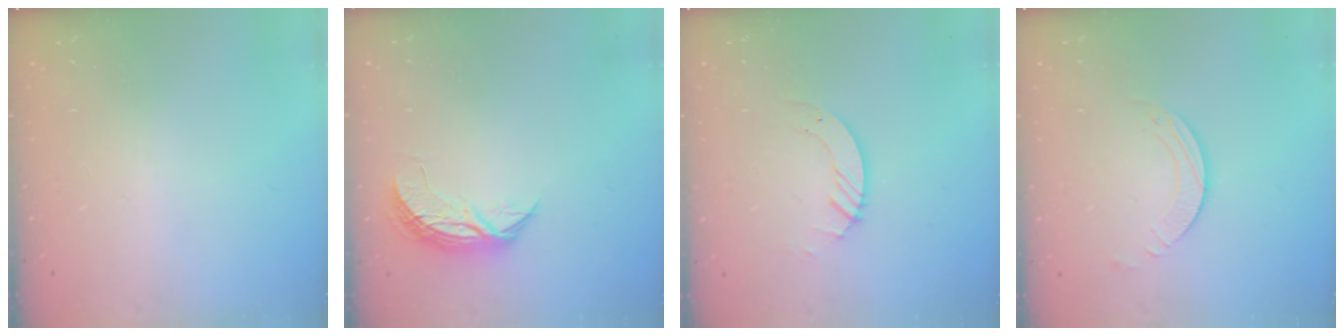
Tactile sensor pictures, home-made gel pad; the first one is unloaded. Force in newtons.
{"total": 7.1, "press": 7.1, "slide": 0.4}
{"total": 3.3, "press": 3.3, "slide": 0.1}
{"total": 2.5, "press": 2.5, "slide": 0.2}